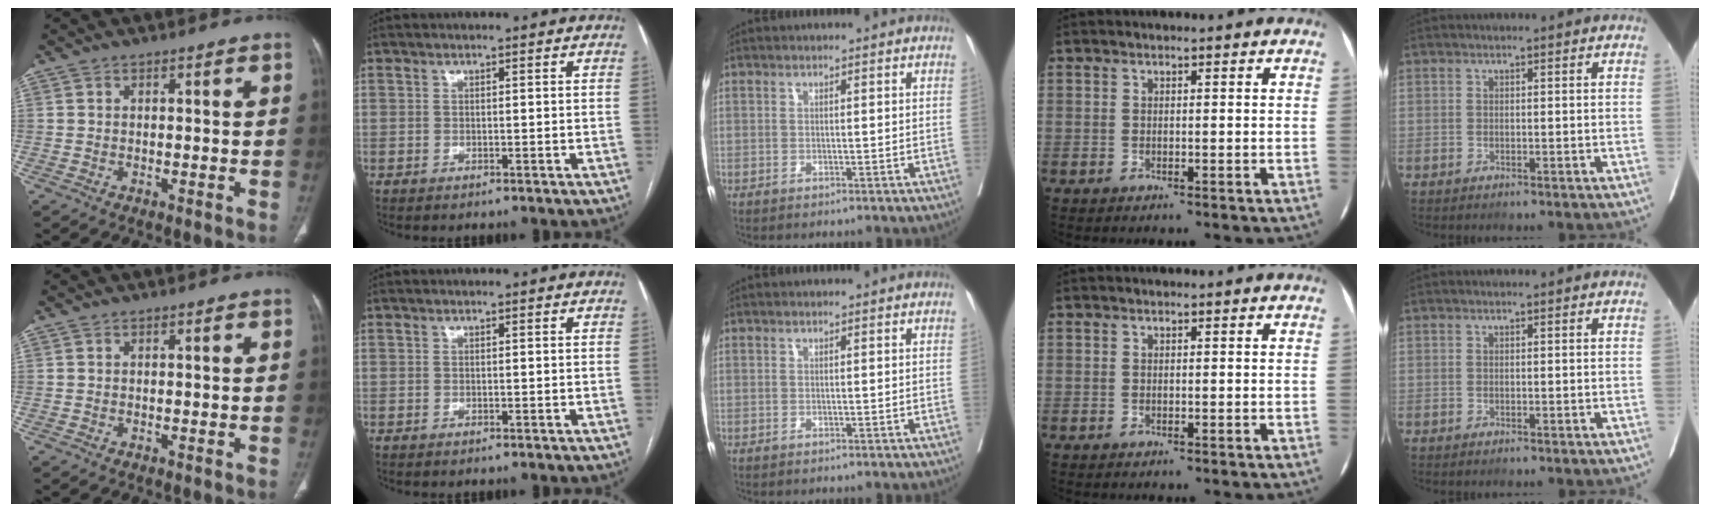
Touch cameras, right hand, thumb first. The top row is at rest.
{}